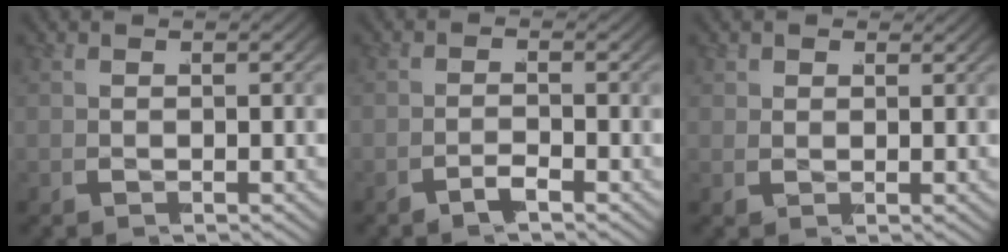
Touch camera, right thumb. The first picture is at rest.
{"total": 1.7, "force": [-1.7, -0.1, -0.3], "torque": [0.009, -0.002, -0.039]}
{"total": 1.2, "force": [1.1, 0.6, 0.0], "torque": [0.001, -0.004, 0.019]}